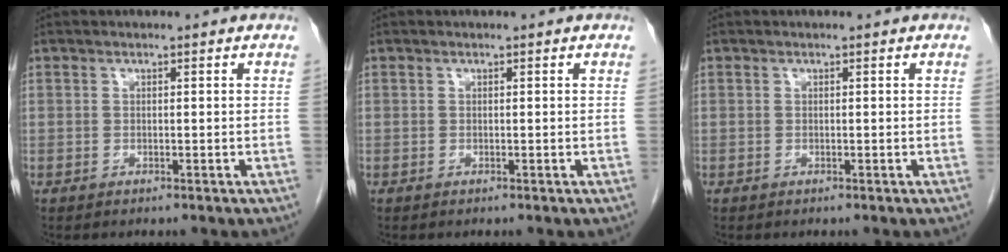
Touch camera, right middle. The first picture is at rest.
{"total": 0.0}
{"total": 0.0}